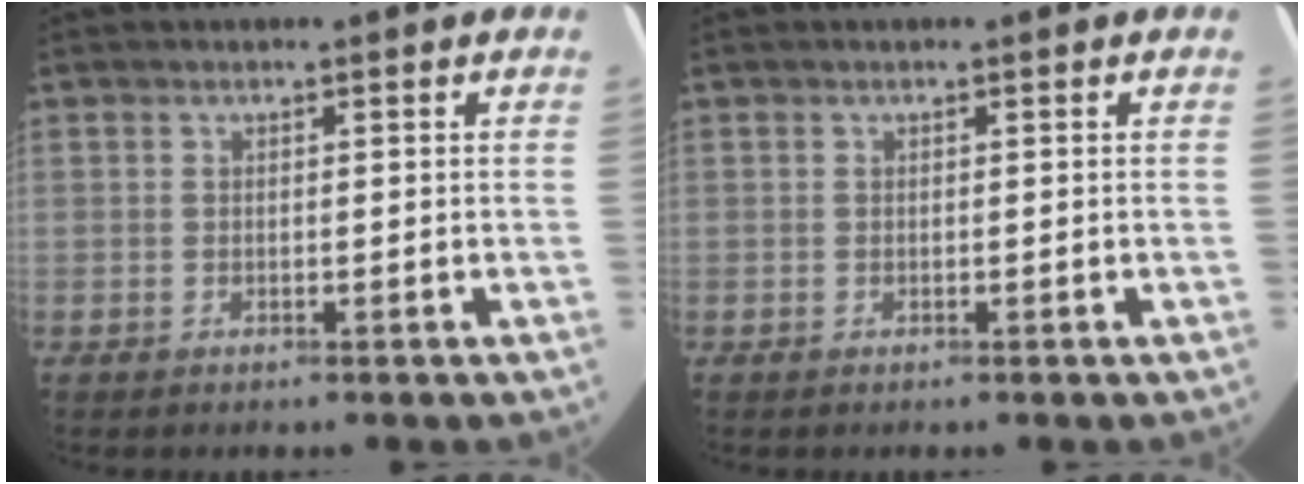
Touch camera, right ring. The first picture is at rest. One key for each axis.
{"total": 0.0}